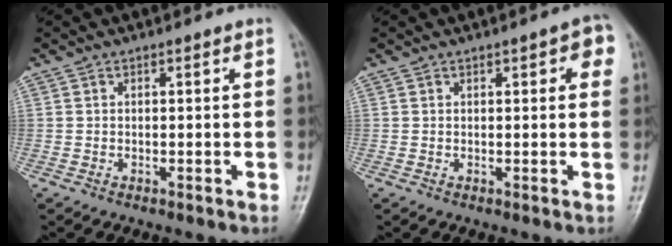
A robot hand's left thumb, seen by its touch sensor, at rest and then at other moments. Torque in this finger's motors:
{"motor_torque": [-0.12, 0.01, 0.15, 0.33, 0.04]}